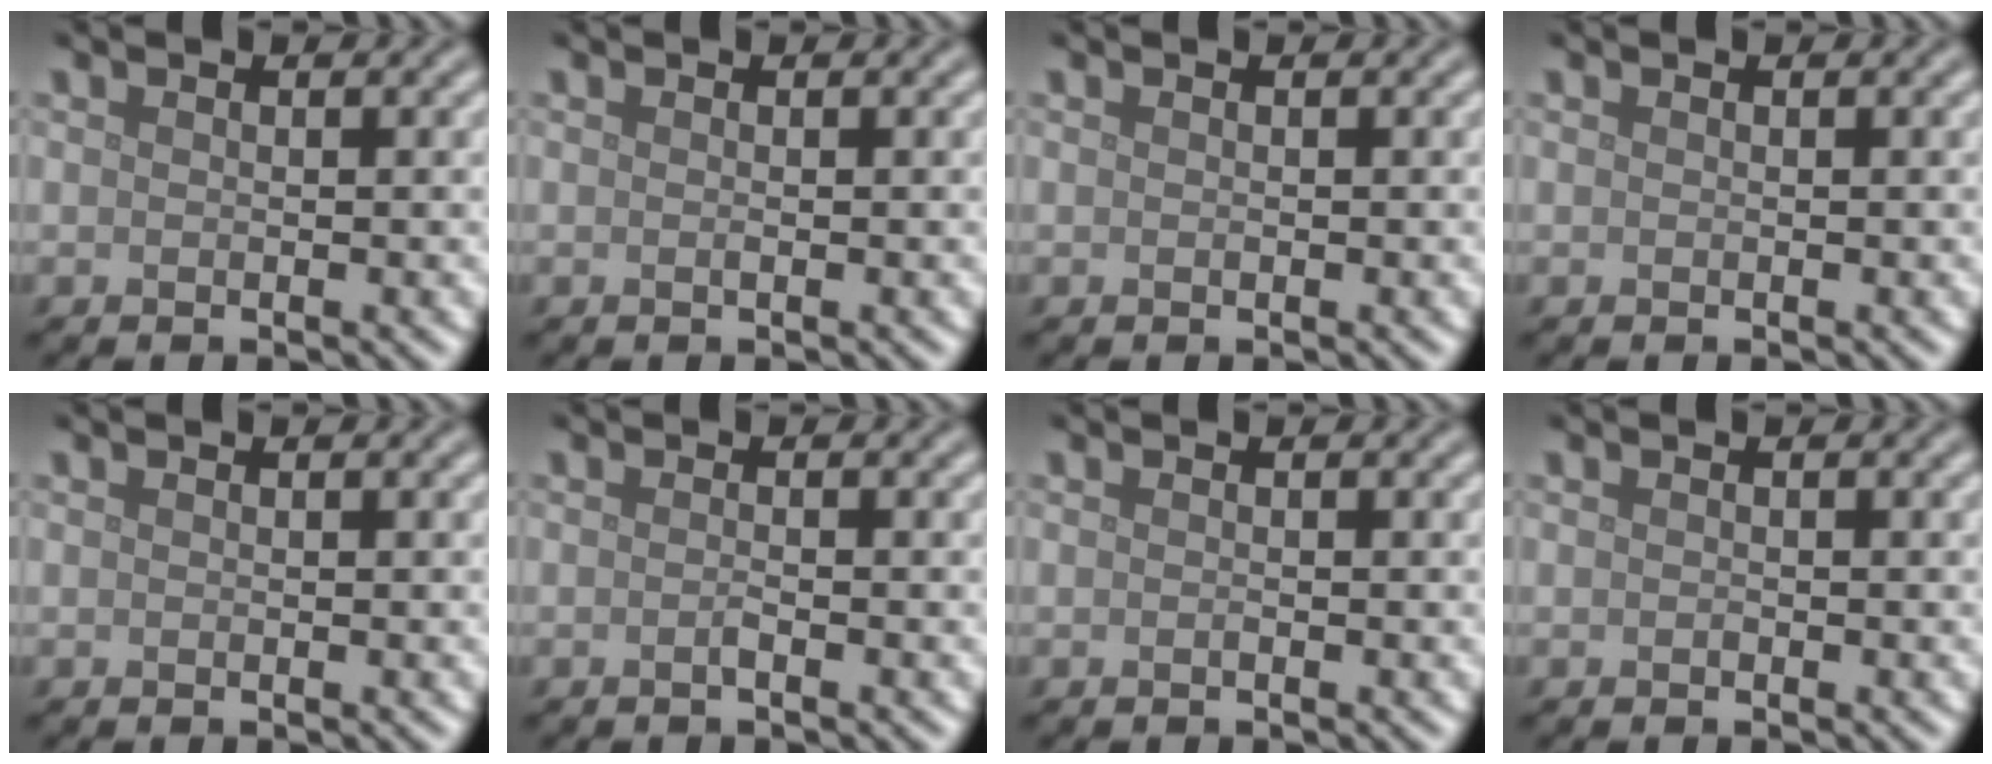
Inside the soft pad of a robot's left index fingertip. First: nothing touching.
{"total": 0.0}
{"total": 0.0}
{"total": 0.0}
{"total": 0.0}
{"total": 0.6, "force": [-0.3, 0.1, 0.5], "torque": [-0.012, 0.001, -0.008]}
{"total": 0.0}
{"total": 0.0}